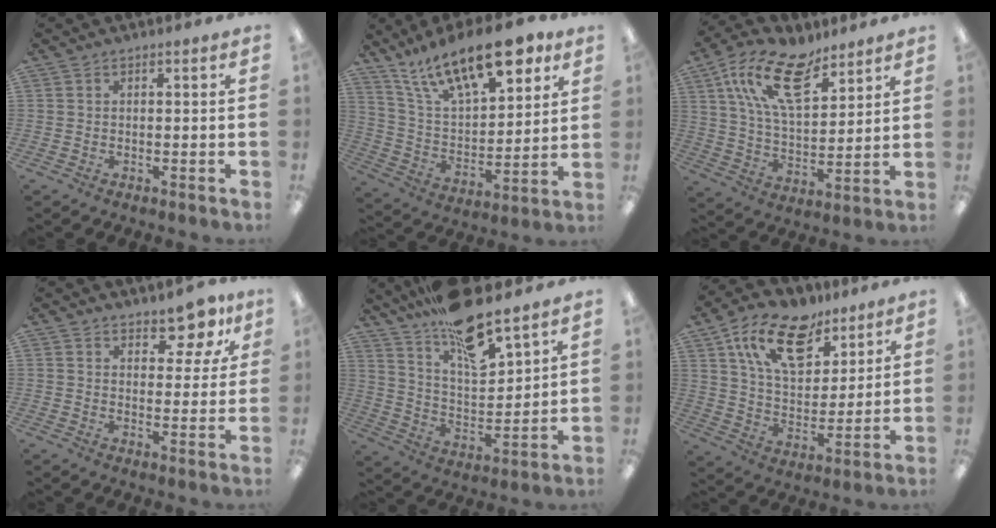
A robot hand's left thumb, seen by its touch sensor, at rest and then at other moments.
{"total": 21.5, "force": [14.3, 8.6, 13.5], "torque": [-0.228, -0.072, 0.247]}
{"total": 17.8, "force": [10.4, 8.6, 11.6], "torque": [-0.209, -0.033, 0.188]}
{"total": 8.6, "force": [6.8, 3.8, 3.5], "torque": [-0.026, -0.052, 0.117]}
{"total": 17.6, "force": [14.5, 4.3, 9.0], "torque": [-0.158, -0.098, 0.251]}
{"total": 17.1, "force": [10.2, 9.5, 10.0], "torque": [-0.171, -0.037, 0.184]}